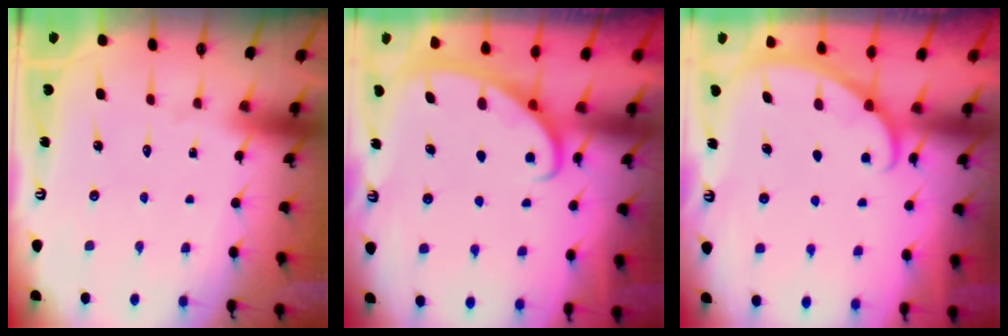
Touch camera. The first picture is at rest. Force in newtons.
{"total": 2.8, "press": 2.8, "slide": 0.4}
{"total": 1.9, "press": 1.9, "slide": 0.1}